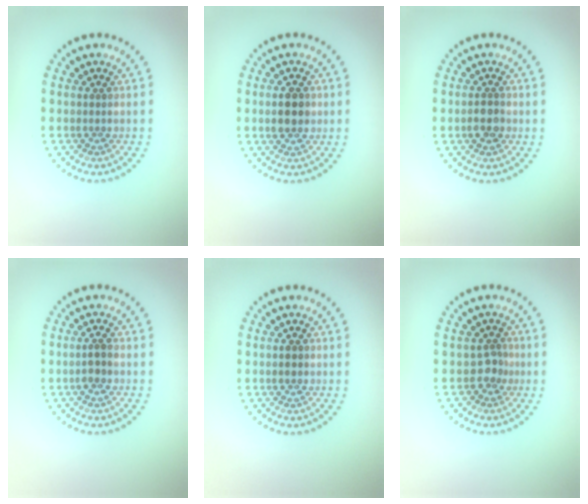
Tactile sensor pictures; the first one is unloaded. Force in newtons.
{"total": 2.7, "press": 2.7, "slide": 0.2}
{"total": 1.8, "press": 1.7, "slide": 0.6}
{"total": 1.6, "press": 1.4, "slide": 0.7}
{"total": 1.2, "press": 1.2, "slide": 0.1}
{"total": 1.6, "press": 1.1, "slide": 1.1}